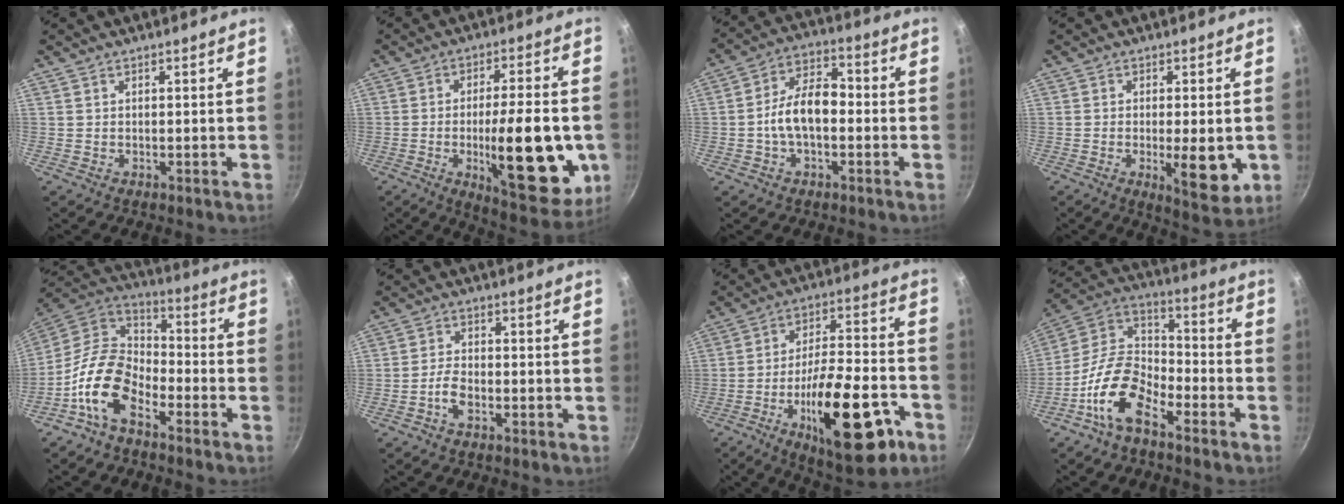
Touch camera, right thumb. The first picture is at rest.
{"total": 21.4, "force": [-4.3, 7.1, 19.7], "torque": [-0.253, 0.001, -0.056]}
{"total": 10.2, "force": [-1.6, 6.0, 8.1], "torque": [-0.121, 0.043, -0.040]}
{"total": 9.1, "force": [-1.7, 3.0, 8.4], "torque": [-0.112, -0.011, -0.016]}
{"total": 14.0, "force": [-7.1, 8.2, 8.7], "torque": [-0.145, 0.064, -0.157]}
{"total": 4.9, "force": [-2.4, 2.5, 3.5], "torque": [-0.066, 0.024, -0.049]}
{"total": 23.5, "force": [-10.2, 8.7, 19.3], "torque": [-0.263, 0.049, -0.147]}
{"total": 15.0, "force": [-8.4, 7.9, 9.6], "torque": [-0.167, 0.078, -0.181]}